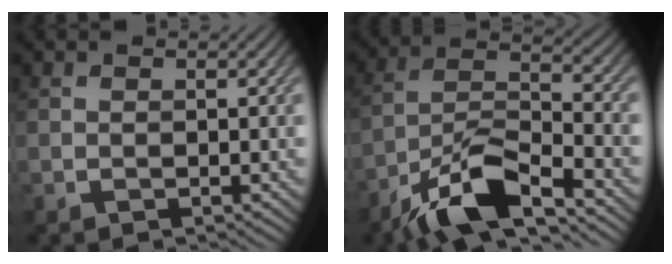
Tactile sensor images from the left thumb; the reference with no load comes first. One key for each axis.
{"total": 10.8, "fx": -7.6, "fy": 2.8, "fz": 7.2, "tx": -0.136, "ty": 0.004, "tz": -0.152}